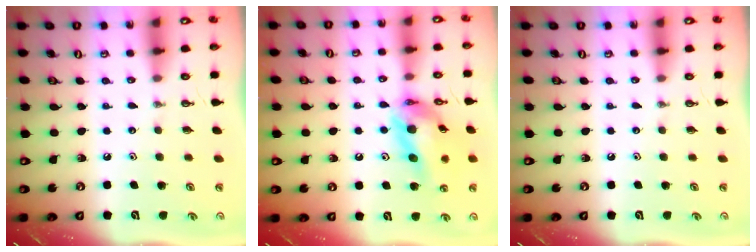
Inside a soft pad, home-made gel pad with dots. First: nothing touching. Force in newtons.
{"total": 15.2, "press": 15.1, "slide": 1.7}
{"total": 0.0}